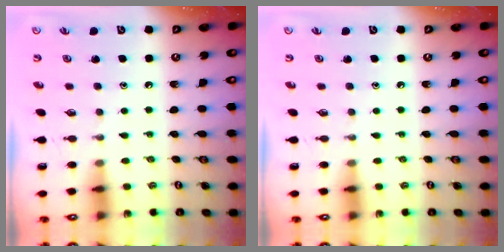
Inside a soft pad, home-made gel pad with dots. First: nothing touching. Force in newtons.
{"total": 0.0}